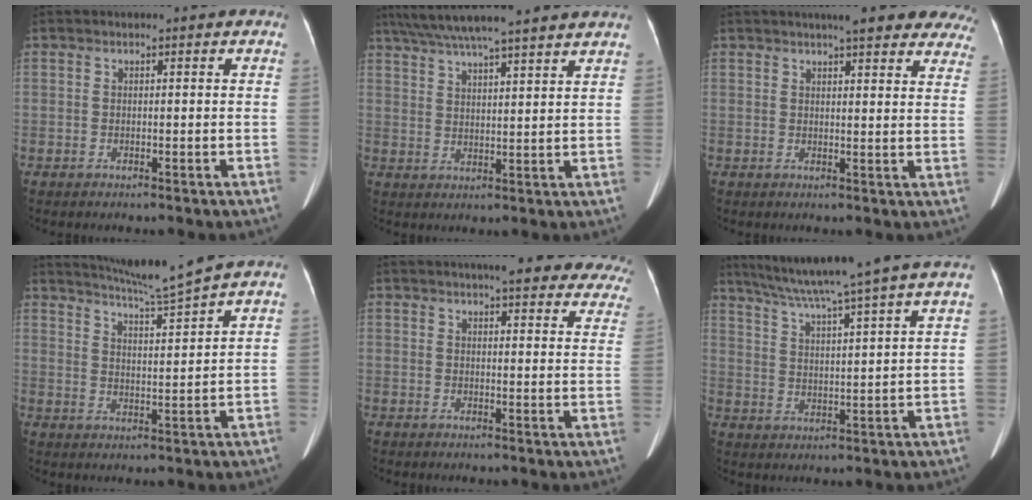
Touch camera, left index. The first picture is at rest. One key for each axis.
{"total": 18.5, "fx": 16.0, "fy": 0.6, "fz": 9.2, "tx": -0.163, "ty": 0.038, "tz": 0.229}
{"total": 15.2, "fx": 13.1, "fy": 3.1, "fz": 7.1, "tx": -0.062, "ty": 0.011, "tz": 0.138}
{"total": 7.6, "fx": 6.8, "fy": -2.4, "fz": 2.4, "tx": -0.049, "ty": -0.018, "tz": 0.122}
{"total": 19.3, "fx": 17.1, "fy": 4.0, "fz": 7.9, "tx": -0.074, "ty": -0.018, "tz": 0.179}
{"total": 15.5, "fx": 12.8, "fy": -2.5, "fz": 8.4, "tx": -0.142, "ty": -0.006, "tz": 0.184}